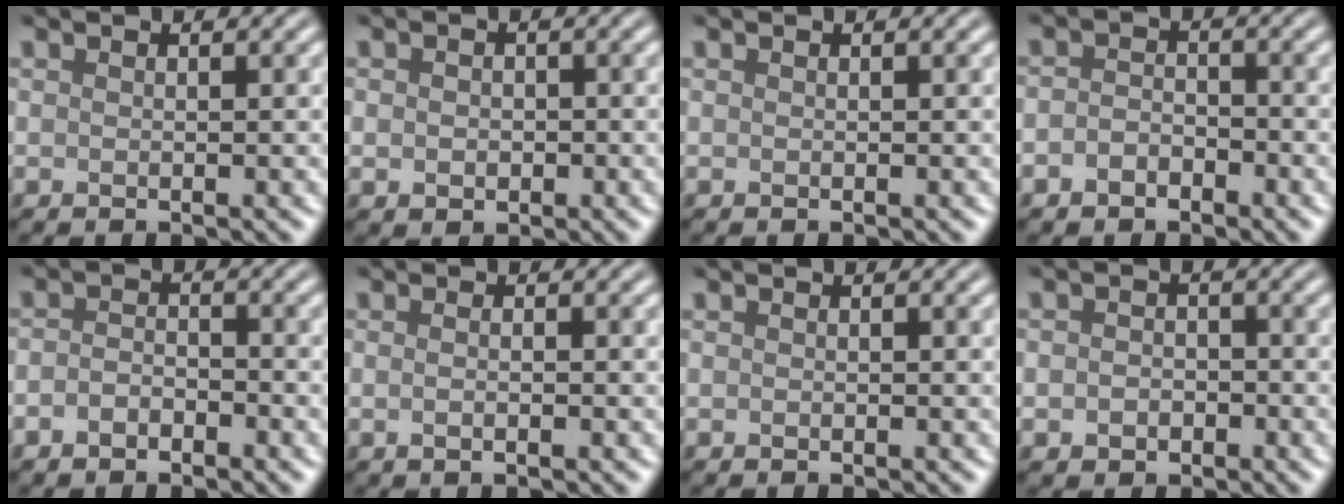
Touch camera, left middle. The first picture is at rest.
{"total": 1.6, "force": [-0.2, 1.3, 0.8], "torque": [-0.011, -0.004, -0.004]}
{"total": 0.0}
{"total": 2.0, "force": [-1.1, 1.4, 1.0], "torque": [-0.019, 0.003, -0.027]}
{"total": 1.8, "force": [-1.1, 1.0, 1.1], "torque": [-0.023, 0.002, -0.024]}
{"total": 1.4, "force": [-0.1, 0.6, 1.2], "torque": [-0.008, -0.004, -0.008]}
{"total": 0.0}
{"total": 2.0, "force": [-0.7, 1.6, 0.9], "torque": [-0.012, -0.003, -0.015]}